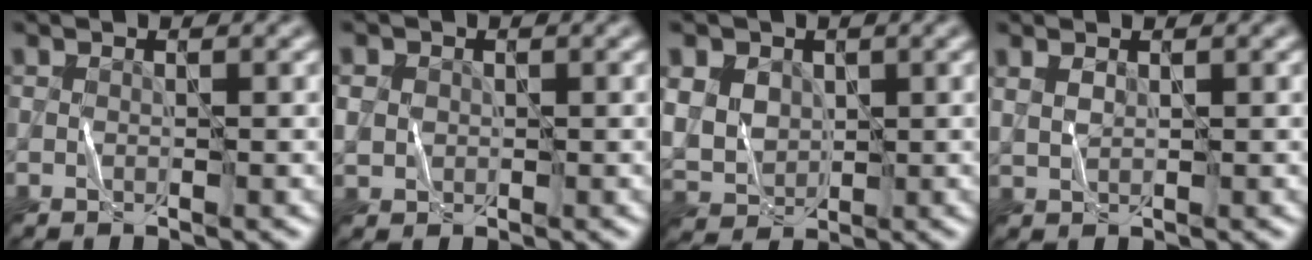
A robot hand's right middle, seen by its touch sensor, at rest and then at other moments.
{"total": 1.9, "force": [0.1, 1.8, 0.4], "torque": [-0.016, -0.003, 0.005]}
{"total": 7.8, "force": [1.6, 6.6, 3.8], "torque": [-0.075, 0.026, 0.014]}
{"total": 0.7, "force": [0.4, 0.4, 0.4], "torque": [-0.013, -0.004, 0.015]}